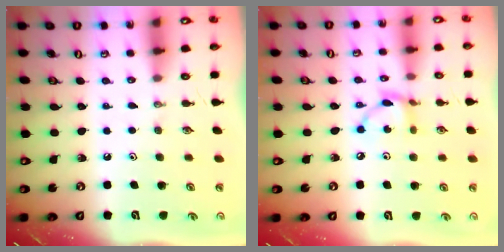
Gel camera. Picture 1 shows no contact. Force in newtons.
{"total": 7.4, "press": 7.4, "slide": 0.1}